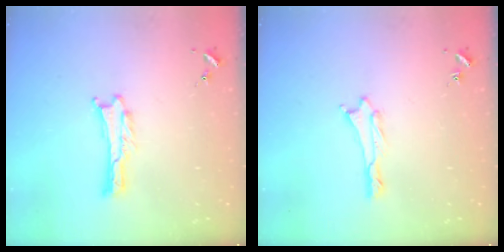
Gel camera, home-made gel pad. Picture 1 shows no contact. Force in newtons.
{"total": 0.6, "press": 0.6, "slide": 0.1}